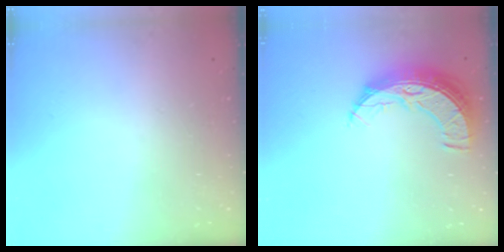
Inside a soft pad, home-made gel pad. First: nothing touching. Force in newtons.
{"total": 9.9, "press": 9.9, "slide": 0.7}